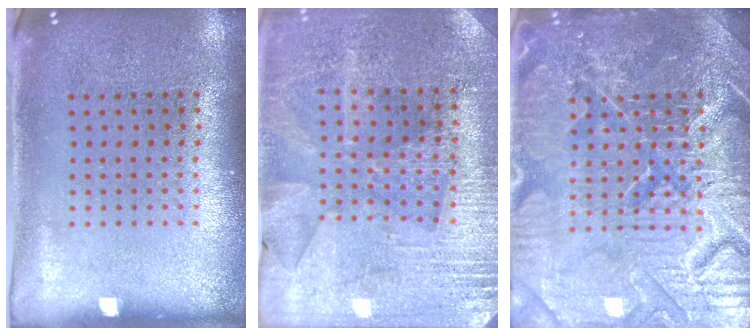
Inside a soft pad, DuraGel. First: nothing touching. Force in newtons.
{"total": 2.9, "press": 2.8, "slide": 0.5}
{"total": 7.8, "press": 7.7, "slide": 0.9}